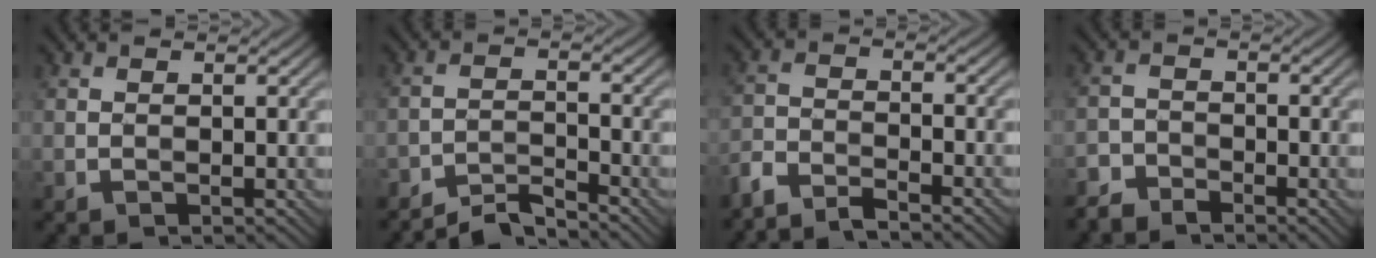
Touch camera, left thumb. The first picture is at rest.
{"total": 4.4, "force": [-4.1, 0.5, 1.3], "torque": [-0.020, 0.005, -0.083]}
{"total": 5.4, "force": [-4.9, 1.1, 2.1], "torque": [-0.046, -0.007, -0.103]}
{"total": 3.4, "force": [-3.1, 1.2, 0.8], "torque": [-0.014, -0.003, -0.070]}